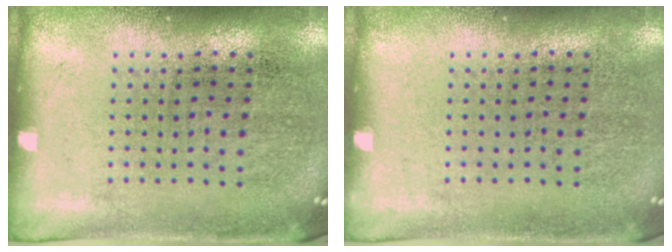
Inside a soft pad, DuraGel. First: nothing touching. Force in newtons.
{"total": 0.0}